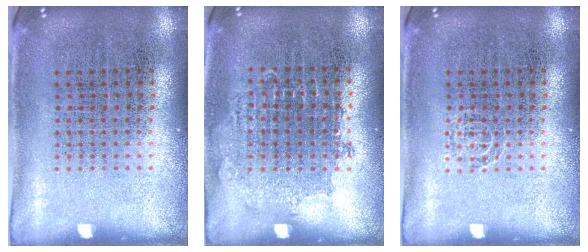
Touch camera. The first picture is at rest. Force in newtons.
{"total": 0.5, "press": 0.5, "slide": 0.1}
{"total": 0.7, "press": 0.7, "slide": 0.2}